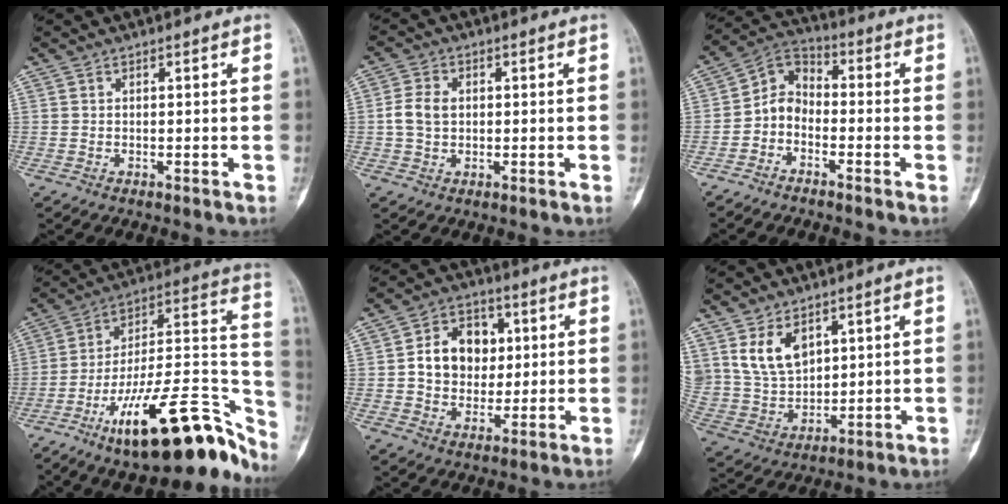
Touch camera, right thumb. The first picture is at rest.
{"total": 4.9, "force": [0.2, 3.7, 3.2], "torque": [-0.062, 0.008, 0.002]}
{"total": 6.4, "force": [-2.3, 4.6, 3.8], "torque": [-0.054, 0.041, -0.061]}
{"total": 29.5, "force": [-16.9, 9.5, 22.2], "torque": [-0.251, 0.102, -0.262]}
{"total": 11.6, "force": [1.6, 9.2, 6.8], "torque": [-0.067, 0.008, 0.026]}
{"total": 10.1, "force": [4.9, 6.6, 5.9], "torque": [-0.092, -0.022, 0.116]}